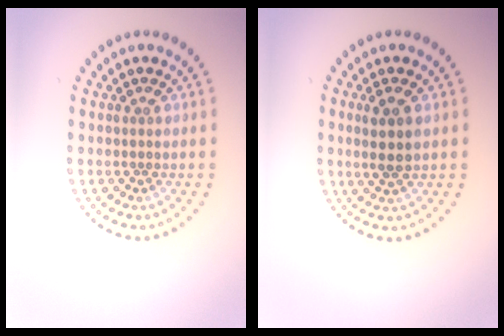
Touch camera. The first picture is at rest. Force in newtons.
{"total": 2.6, "press": 2.4, "slide": 0.9}